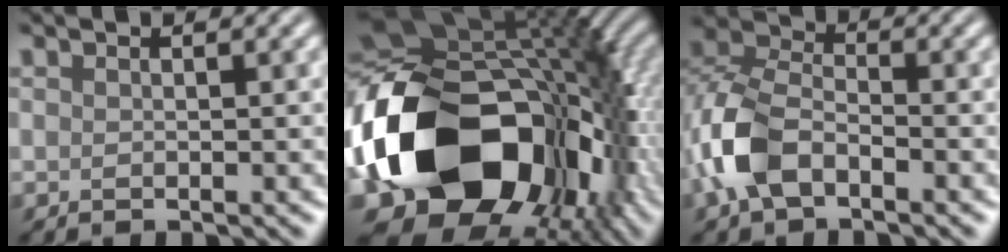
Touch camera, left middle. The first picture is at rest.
{"total": 18.1, "force": [-4.7, 12.3, 12.4], "torque": [-0.248, -0.027, -0.071]}
{"total": 6.1, "force": [-2.6, 3.7, 4.0], "torque": [-0.092, 0.008, -0.064]}